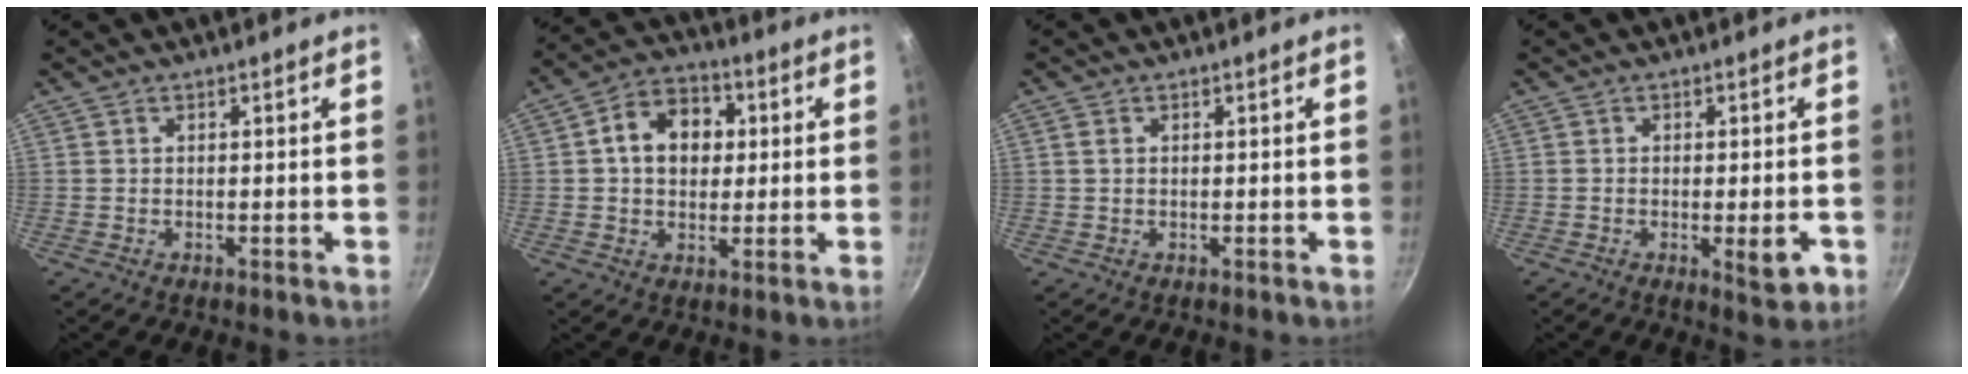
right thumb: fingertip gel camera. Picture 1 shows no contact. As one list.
[{"total": 11.0, "force": [1.8, 8.4, 6.8], "torque": [-0.074, 0.016, 0.014]}, {"total": 1.3, "force": [0.3, 1.0, 0.8], "torque": [-0.013, 0.002, 0.003]}, {"total": 5.1, "force": [-1.6, 1.6, 4.6], "torque": [-0.054, -0.001, -0.019]}]